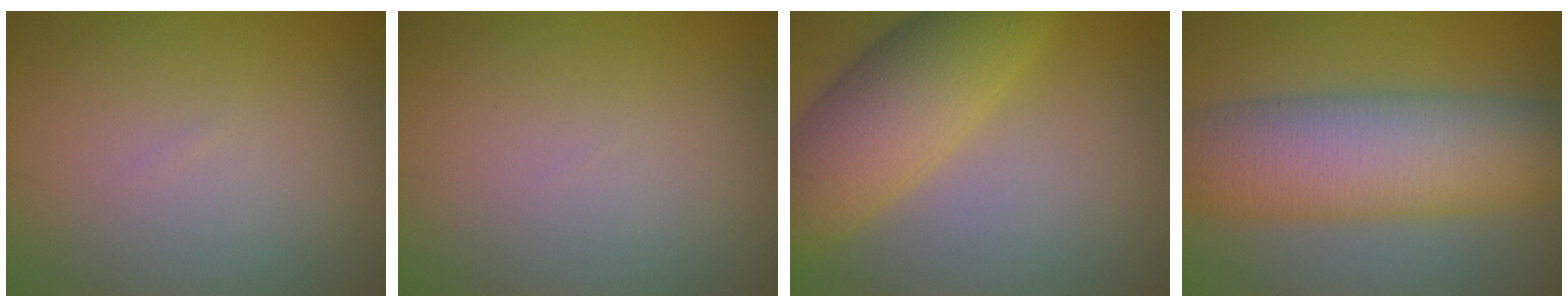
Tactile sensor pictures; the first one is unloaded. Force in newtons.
{"total": 0.0}
{"total": 7.9, "press": 7.9, "slide": 0.2}
{"total": 10.7, "press": 10.6, "slide": 0.7}